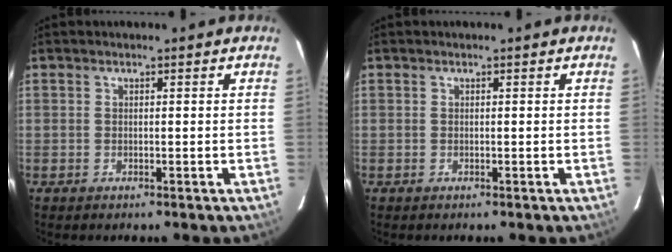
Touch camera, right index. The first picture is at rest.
{"total": 0.0}